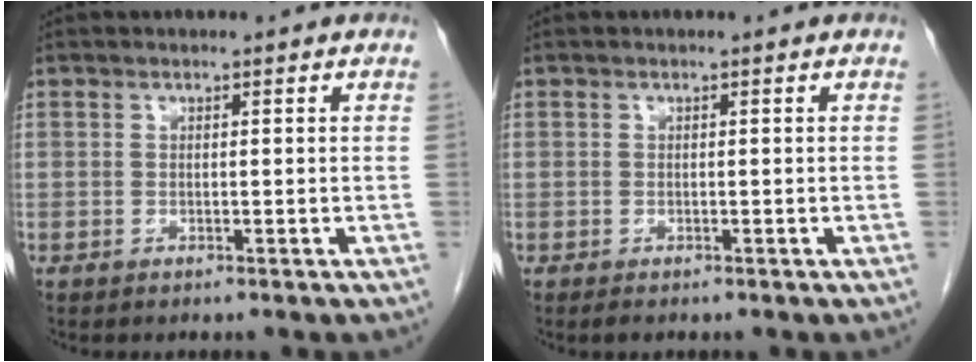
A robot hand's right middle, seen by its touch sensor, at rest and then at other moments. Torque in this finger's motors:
{"motor_torque": [0.11, -0.12, -0.11, -0.02]}